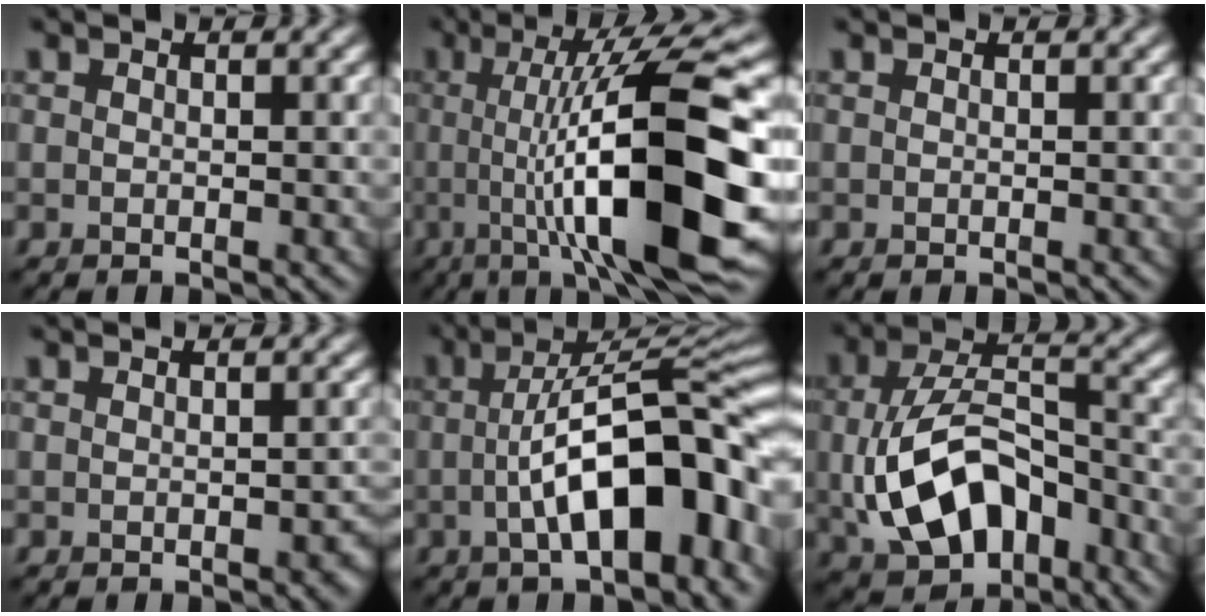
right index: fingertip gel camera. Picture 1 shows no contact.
{"total": 14.6, "force": [-1.4, 3.3, 14.2], "torque": [-0.190, 0.013, -0.027]}
{"total": 0.0}
{"total": 1.6, "force": [-0.6, 0.6, 1.3], "torque": [-0.019, -0.001, -0.006]}
{"total": 12.2, "force": [-1.9, 4.1, 11.4], "torque": [-0.155, 0.014, -0.033]}
{"total": 9.7, "force": [-2.3, 5.9, 7.3], "torque": [-0.142, -0.004, -0.034]}